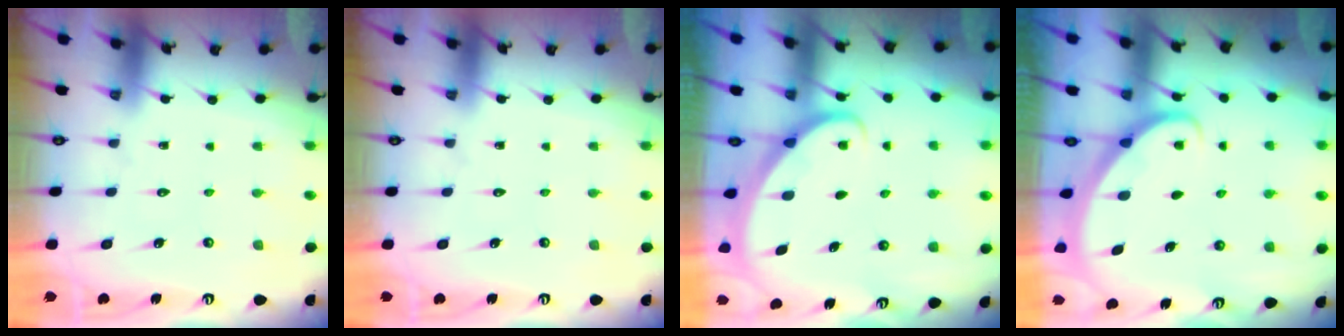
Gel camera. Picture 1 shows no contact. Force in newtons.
{"total": 0.0}
{"total": 2.3, "press": 2.3, "slide": 0.1}
{"total": 2.3, "press": 2.3, "slide": 0.1}